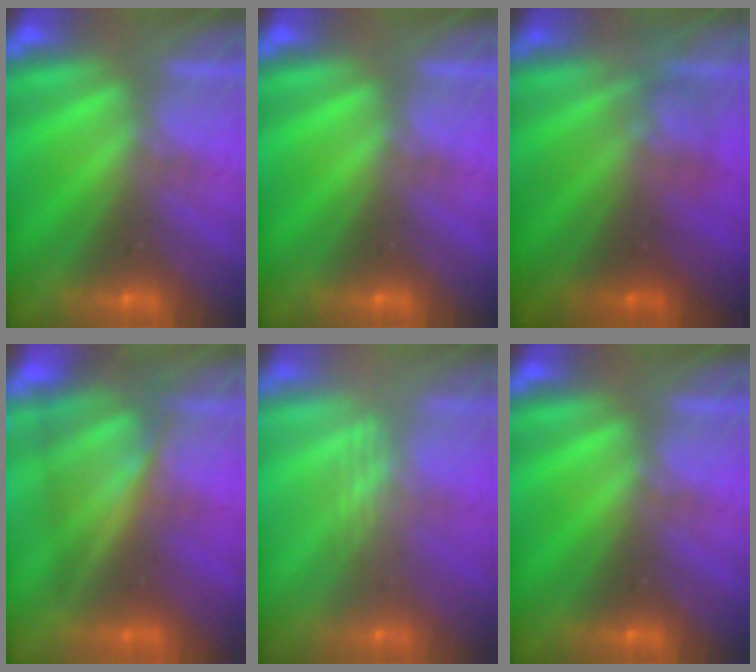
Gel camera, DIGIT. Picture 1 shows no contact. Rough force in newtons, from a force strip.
{"total": 0.0}
{"total": 2.7}
{"total": 4.7}
{"total": 2.4}
{"total": 0.0}